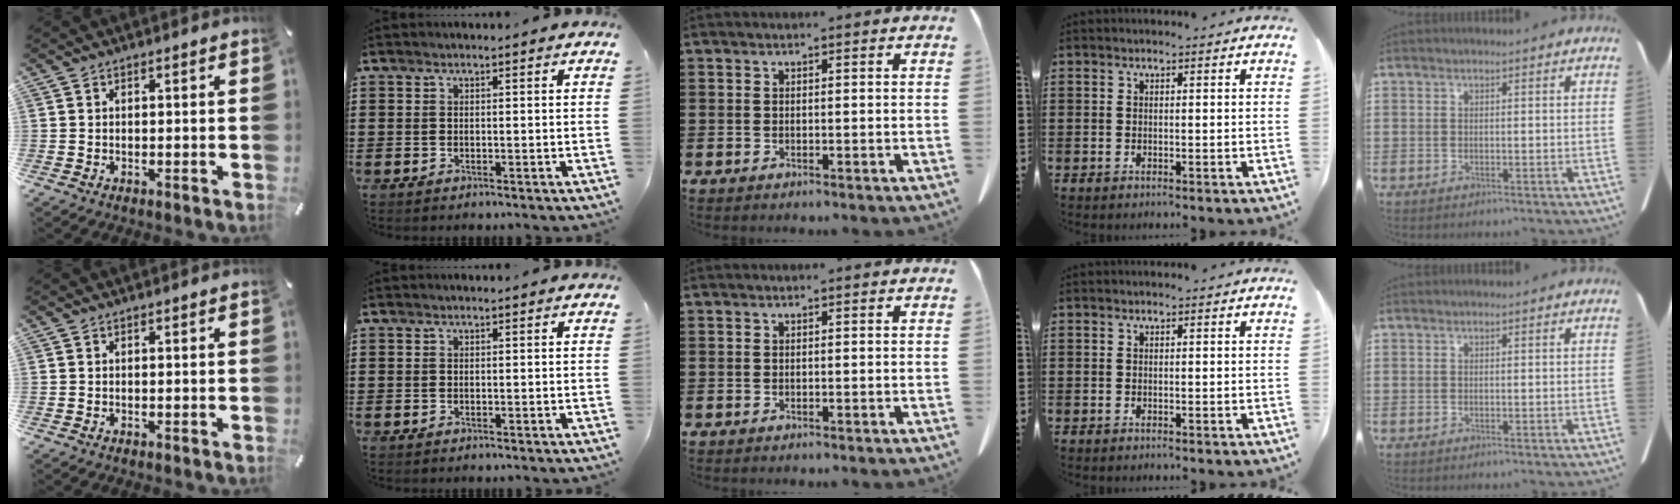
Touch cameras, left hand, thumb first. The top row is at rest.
{}